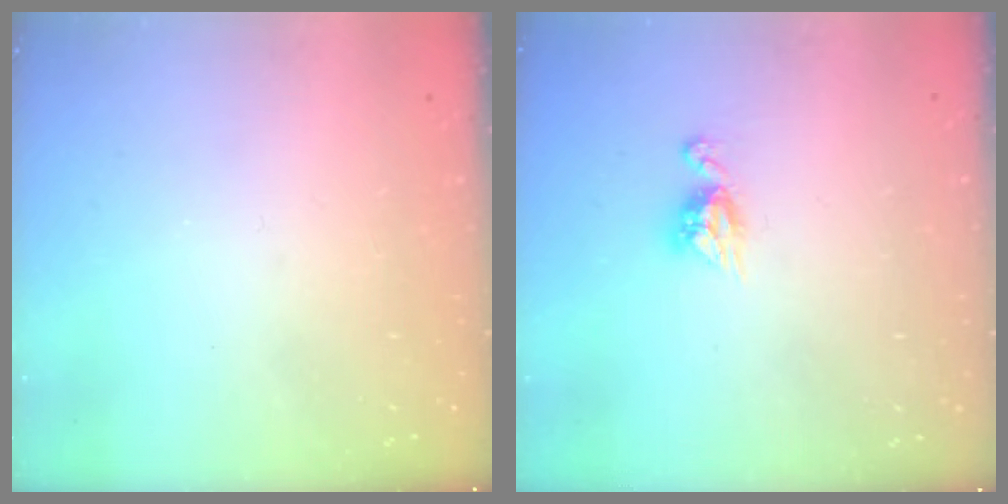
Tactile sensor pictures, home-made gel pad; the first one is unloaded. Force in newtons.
{"total": 7.9, "press": 7.9, "slide": 0.6}